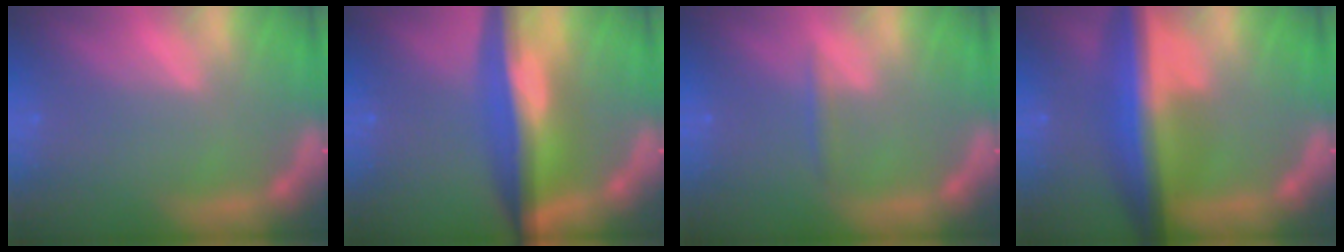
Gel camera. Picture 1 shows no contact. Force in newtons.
{"total": 9.6}
{"total": 0.9}
{"total": 9.5}